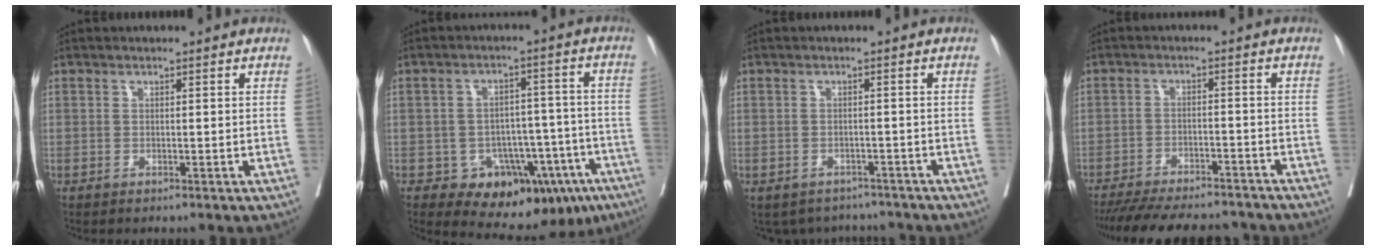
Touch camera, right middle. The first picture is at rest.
{"total": 14.4, "force": [-8.4, 8.5, 8.1], "torque": [-0.077, 0.044, -0.105]}
{"total": 6.1, "force": [-5.5, 2.5, 0.3], "torque": [0.002, 0.011, -0.066]}
{"total": 17.6, "force": [-15.8, 3.6, 6.8], "torque": [-0.150, -0.020, -0.219]}